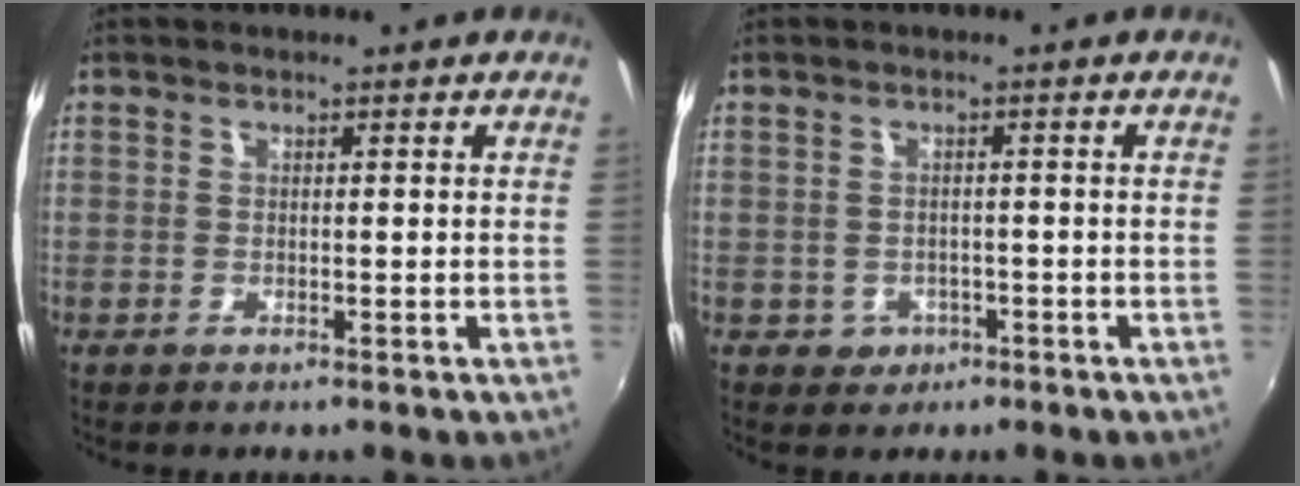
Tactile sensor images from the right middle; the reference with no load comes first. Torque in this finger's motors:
{"motor_torque": [0.88, -0.67, -0.07, -0.01]}